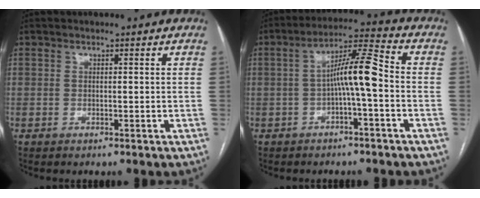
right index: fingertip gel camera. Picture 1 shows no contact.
{"total": 8.1, "force": [-1.2, 0.5, 8.0], "torque": [-0.138, 0.027, -0.023]}